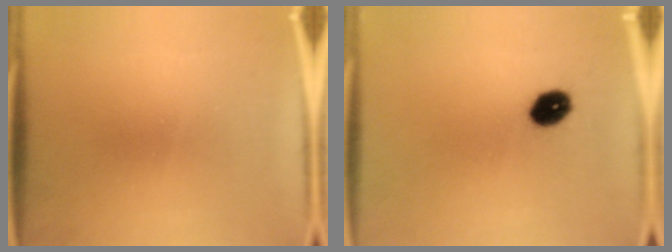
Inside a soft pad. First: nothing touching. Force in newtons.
{"total": 5.3}